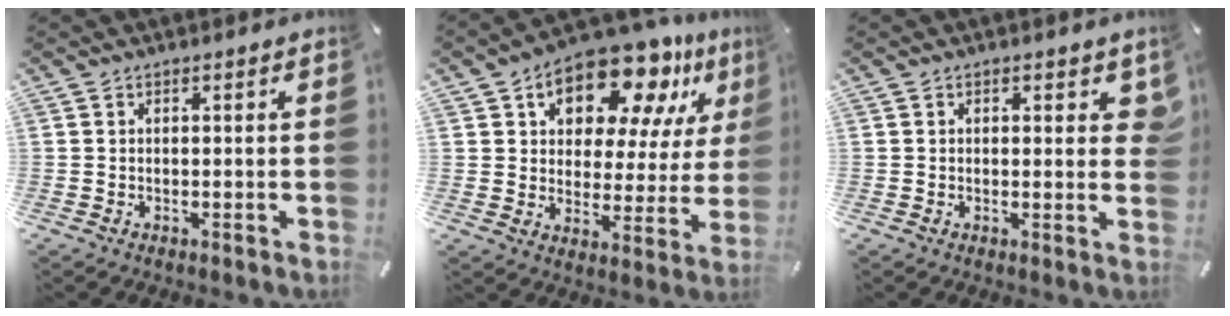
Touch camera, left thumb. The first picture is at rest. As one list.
[{"total": 16.2, "force": [11.2, 8.2, 8.5], "torque": [-0.143, -0.069, 0.191]}, {"total": 3.2, "force": [1.0, 1.6, 2.5], "torque": [-0.018, -0.009, 0.010]}]